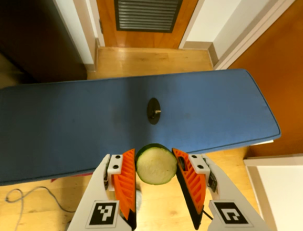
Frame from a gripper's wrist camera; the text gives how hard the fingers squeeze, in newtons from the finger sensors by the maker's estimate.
{"total": 6.4, "left": 6.5, "right": 6.3}